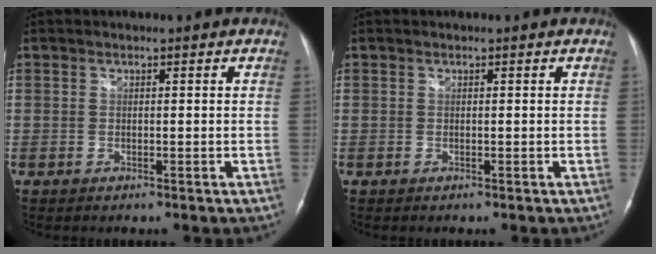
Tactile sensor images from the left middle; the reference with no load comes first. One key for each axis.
{"total": 0.0}